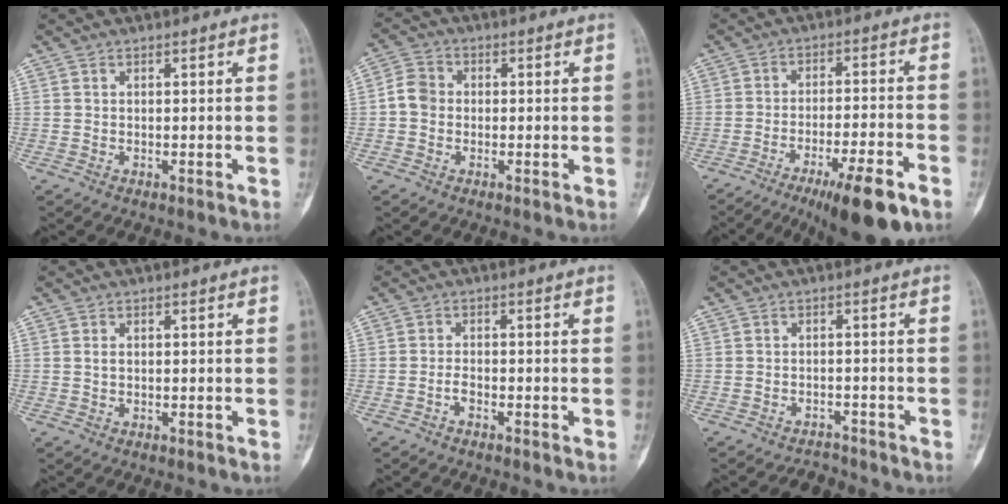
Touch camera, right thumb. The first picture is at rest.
{"total": 4.2, "force": [-0.7, 3.6, 2.1], "torque": [-0.028, 0.011, -0.023]}
{"total": 13.2, "force": [-7.9, 2.3, 10.3], "torque": [-0.162, 0.028, -0.119]}
{"total": 0.8, "force": [0.0, 0.5, 0.6], "torque": [-0.006, 0.001, -0.002]}
{"total": 1.6, "force": [-1.1, 0.7, 1.0], "torque": [-0.018, 0.011, -0.023]}
{"total": 3.1, "force": [-2.8, 1.0, -0.5], "torque": [0.002, 0.021, -0.044]}